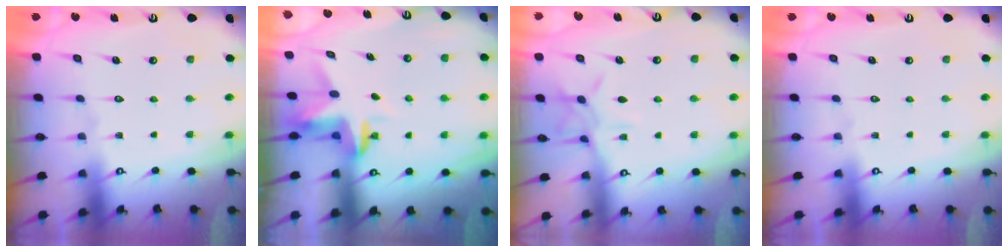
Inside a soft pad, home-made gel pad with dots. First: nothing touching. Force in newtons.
{"total": 3.2, "press": 3.2, "slide": 0.4}
{"total": 7.6, "press": 7.6, "slide": 0.2}
{"total": 0.0}